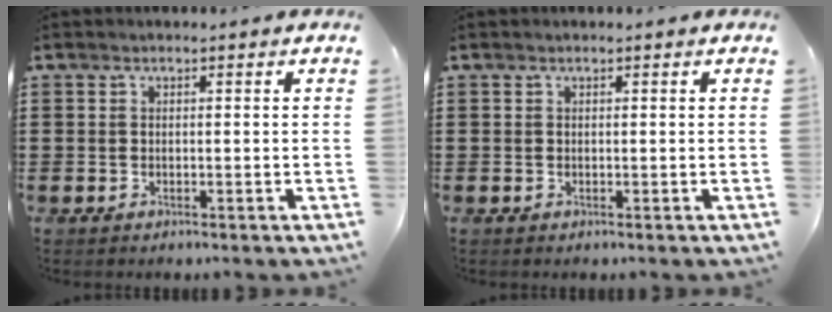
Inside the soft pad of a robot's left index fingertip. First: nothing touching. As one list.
[{"total": 0.0}]